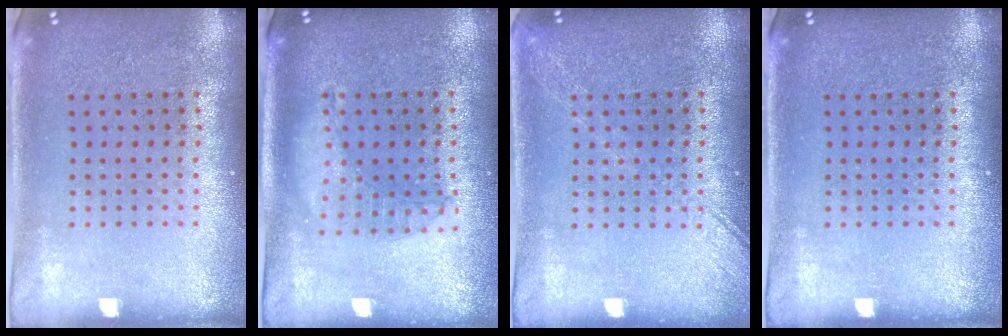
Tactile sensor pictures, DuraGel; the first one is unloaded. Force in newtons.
{"total": 1.2, "press": 1.2, "slide": 0.3}
{"total": 1.8, "press": 1.8, "slide": 0.2}
{"total": 0.0}